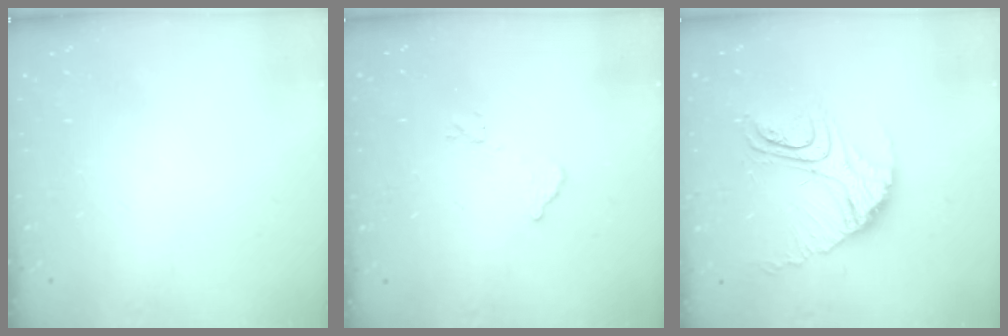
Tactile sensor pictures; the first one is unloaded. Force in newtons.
{"total": 7.6, "press": 7.6, "slide": 0.3}
{"total": 16.4, "press": 16.4, "slide": 1.5}